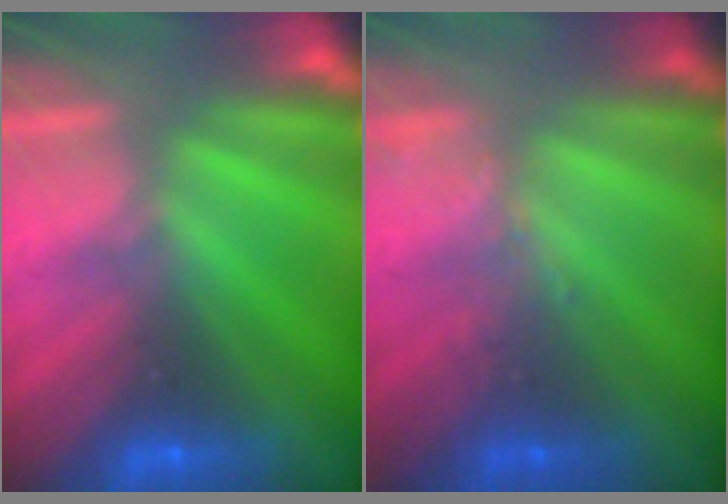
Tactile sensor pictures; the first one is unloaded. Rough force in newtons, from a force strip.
{"total": 1.9}